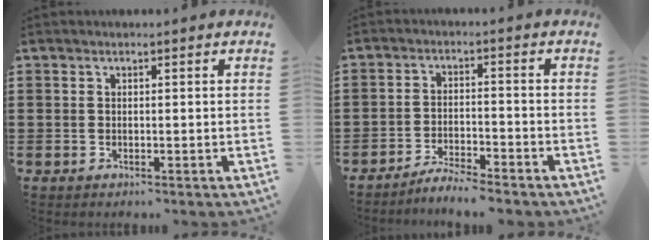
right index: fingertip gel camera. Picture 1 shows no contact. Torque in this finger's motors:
{"motor_torque": [2.14, 0.00, 0.22, 0.04]}